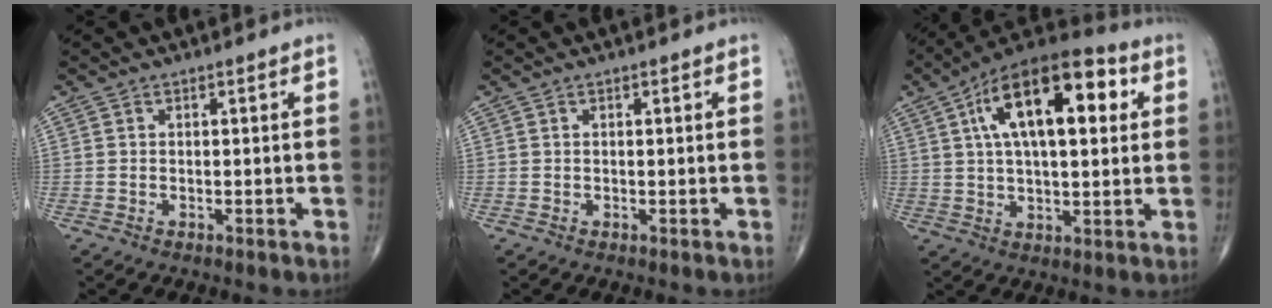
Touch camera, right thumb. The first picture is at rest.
{"total": 0.0}
{"total": 20.6, "force": [6.1, 9.3, 17.4], "torque": [-0.266, 0.017, 0.088]}